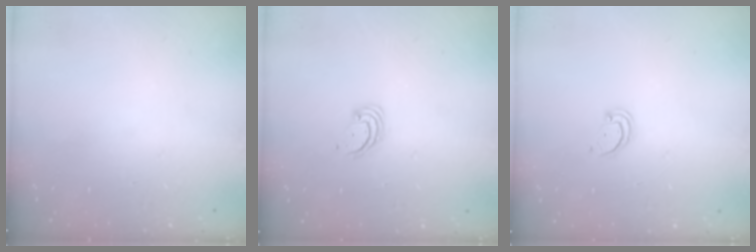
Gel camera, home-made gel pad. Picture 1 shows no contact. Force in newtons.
{"total": 3.5, "press": 3.5, "slide": 0.3}
{"total": 1.6, "press": 1.6, "slide": 0.1}